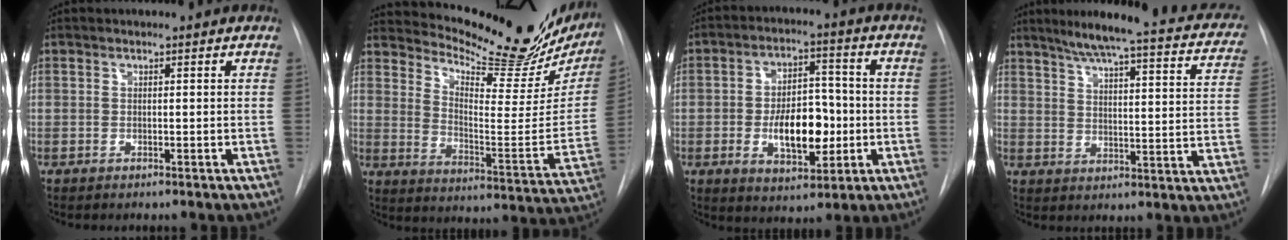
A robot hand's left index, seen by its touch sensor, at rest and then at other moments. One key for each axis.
{"total": 24.7, "fx": 21.7, "fy": 5.5, "fz": 10.5, "tx": -0.156, "ty": -0.084, "tz": 0.280}
{"total": 10.8, "fx": -2.3, "fy": 5.2, "fz": 9.2, "tx": -0.152, "ty": 0.009, "tz": -0.030}
{"total": 24.2, "fx": 20.2, "fy": 3.4, "fz": 12.8, "tx": -0.173, "ty": -0.021, "tz": 0.240}